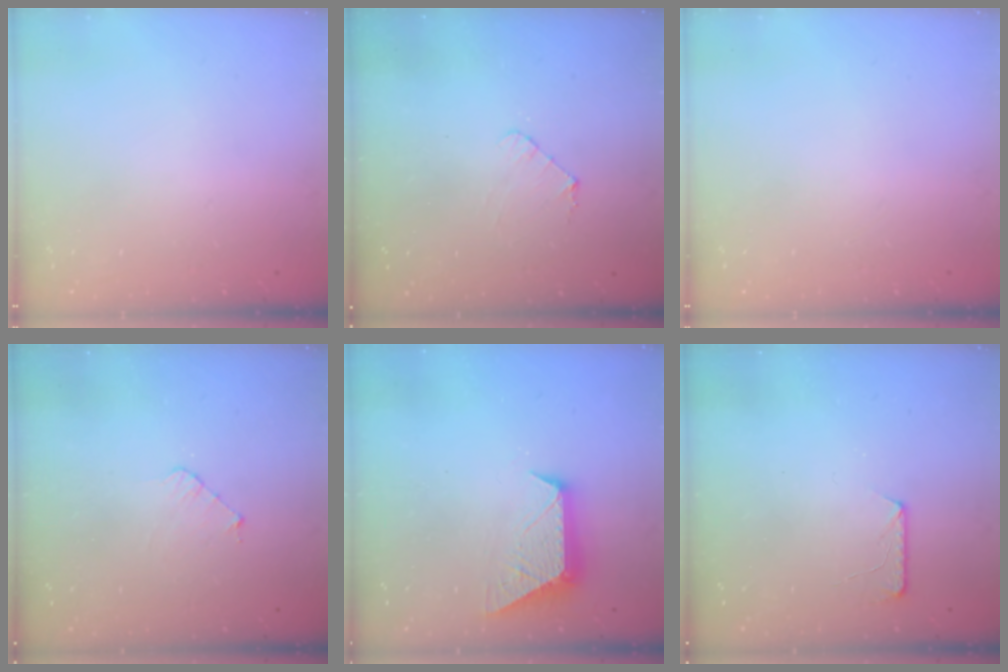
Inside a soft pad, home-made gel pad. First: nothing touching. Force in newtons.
{"total": 5.2, "press": 5.2, "slide": 0.4}
{"total": 0.0}
{"total": 3.7, "press": 3.6, "slide": 0.3}
{"total": 9.3, "press": 9.3, "slide": 0.5}
{"total": 6.8, "press": 6.8, "slide": 0.6}